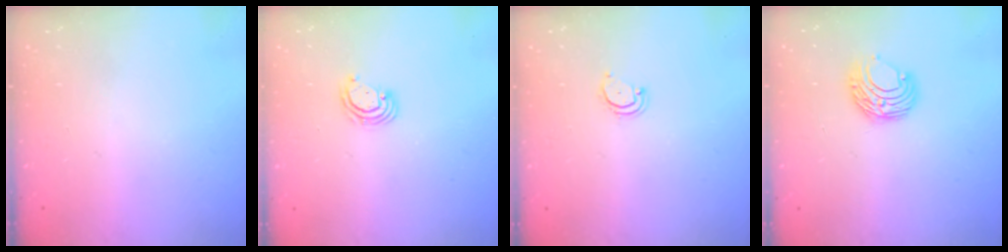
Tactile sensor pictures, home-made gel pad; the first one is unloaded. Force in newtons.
{"total": 3.0, "press": 2.9, "slide": 0.3}
{"total": 3.2, "press": 3.2, "slide": 0.3}
{"total": 8.1, "press": 8.1, "slide": 0.4}